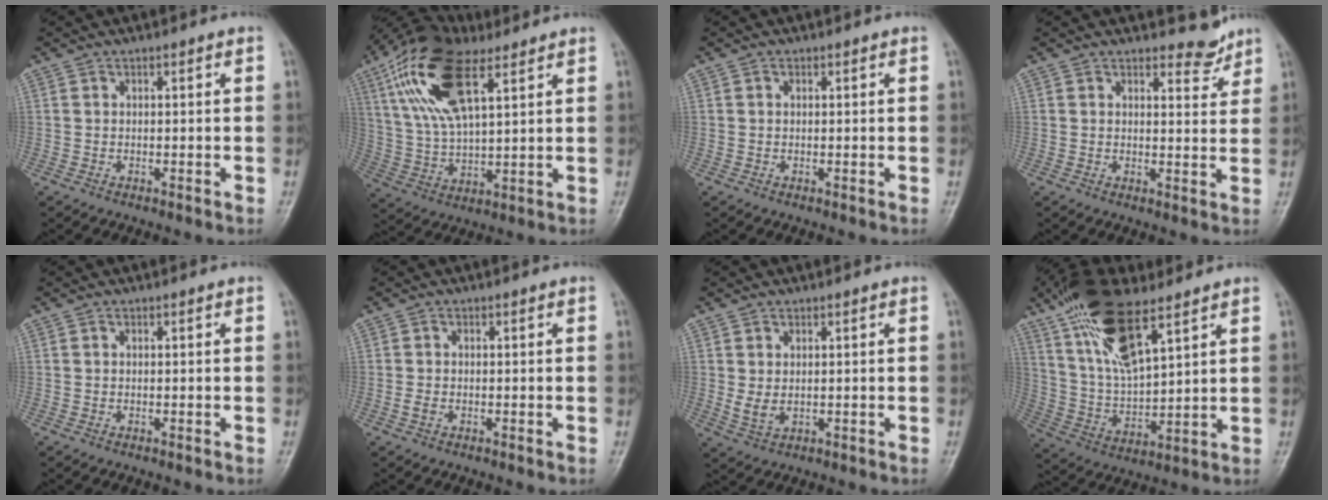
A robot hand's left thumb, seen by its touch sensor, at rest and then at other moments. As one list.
[{"total": 17.7, "force": [8.6, 7.4, 13.6], "torque": [-0.256, -0.007, 0.159]}, {"total": 0.6, "force": [0.2, 0.5, 0.3], "torque": [-0.003, 0.000, 0.003]}, {"total": 3.7, "force": [3.3, 1.4, 0.6], "torque": [0.008, -0.031, 0.043]}, {"total": 0.0}, {"total": 1.5, "force": [-0.5, 1.1, 1.0], "torque": [-0.023, 0.002, -0.012]}, {"total": 3.3, "force": [0.4, 2.1, 2.5], "torque": [-0.047, -0.008, 0.014]}, {"total": 16.9, "force": [10.2, 6.2, 12.0], "torque": [-0.215, -0.032, 0.202]}]